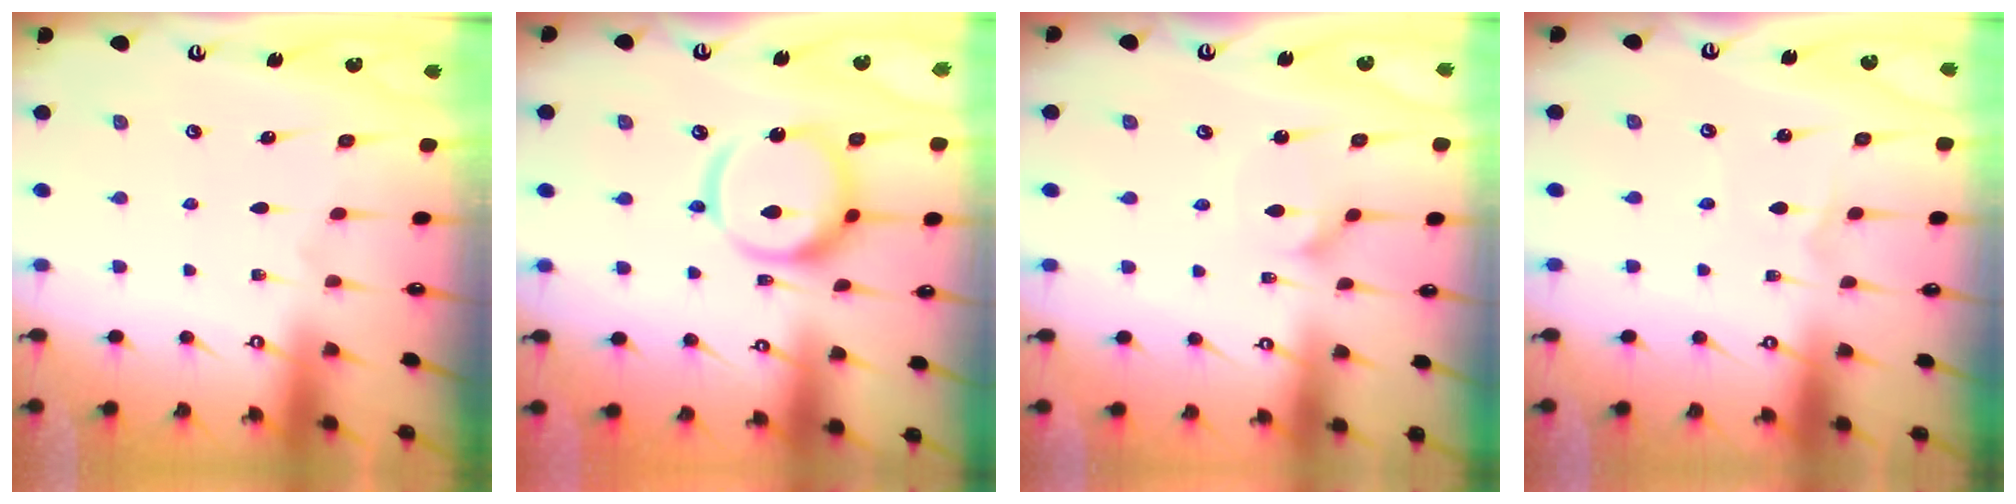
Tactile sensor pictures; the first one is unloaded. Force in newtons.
{"total": 17.1, "press": 16.9, "slide": 2.3}
{"total": 2.6, "press": 2.5, "slide": 0.3}
{"total": 1.1, "press": 1.1, "slide": 0.0}